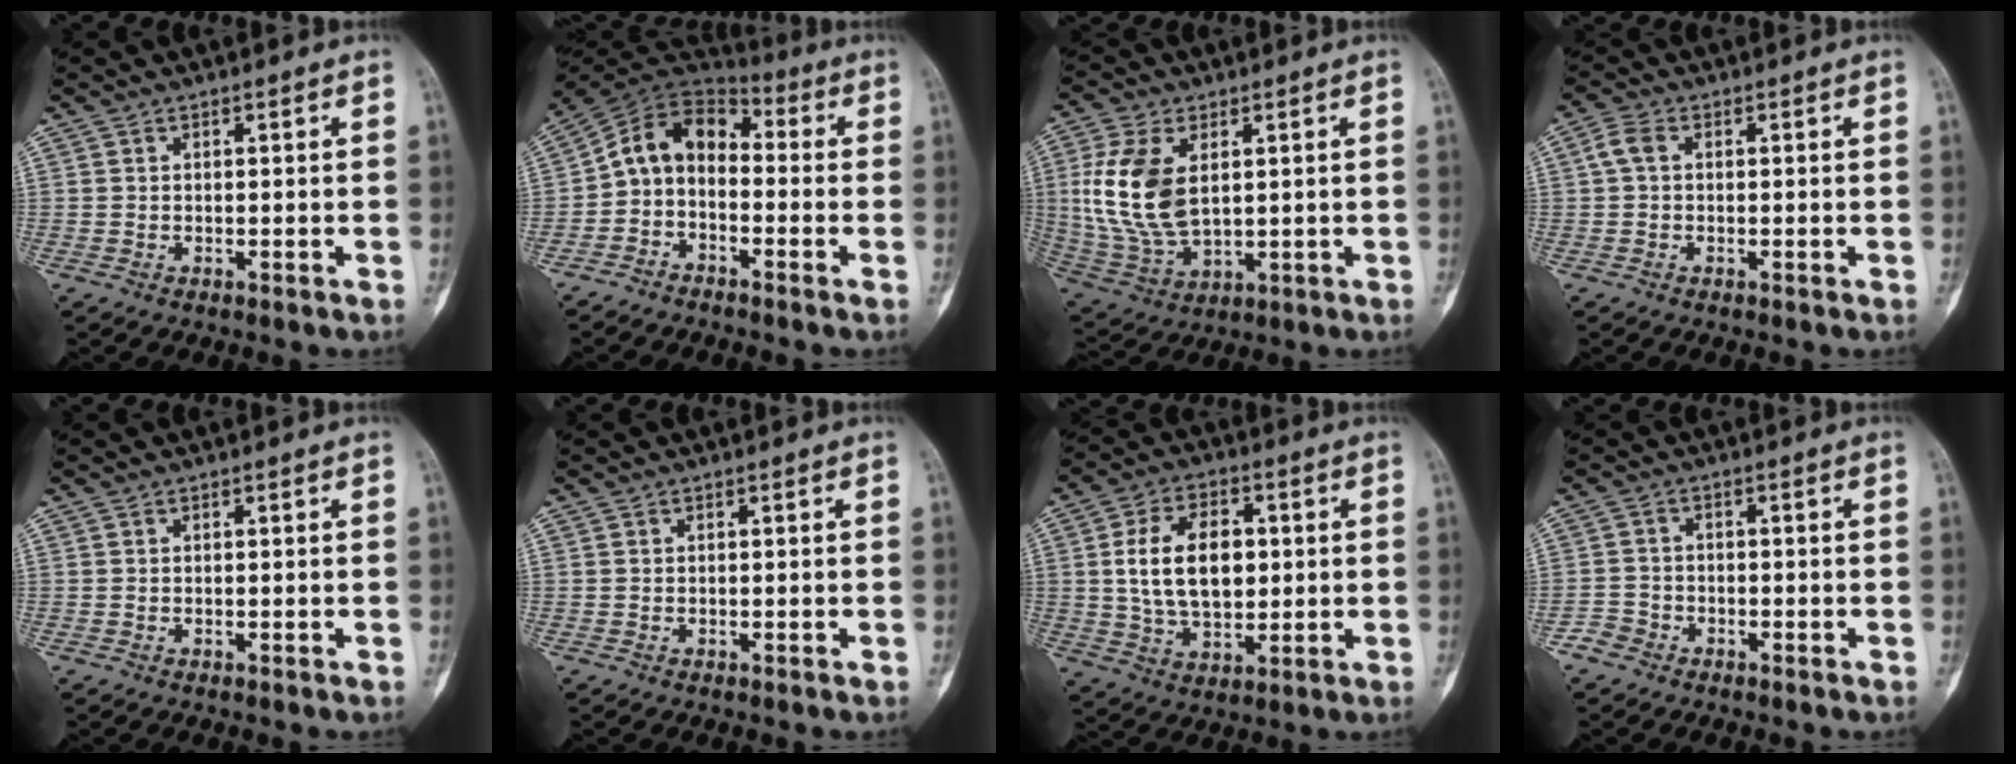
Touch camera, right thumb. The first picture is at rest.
{"total": 10.2, "force": [-1.6, 7.2, 7.0], "torque": [-0.107, 0.061, -0.047]}
{"total": 14.3, "force": [2.4, 8.2, 11.4], "torque": [-0.235, -0.010, 0.058]}
{"total": 2.8, "force": [0.4, 1.8, 2.2], "torque": [-0.046, 0.008, 0.000]}
{"total": 0.0}
{"total": 0.0}
{"total": 13.6, "force": [1.6, 8.4, 10.5], "torque": [-0.161, 0.001, 0.031]}
{"total": 2.7, "force": [-1.9, 2.0, 0.2], "torque": [0.000, 0.012, -0.042]}